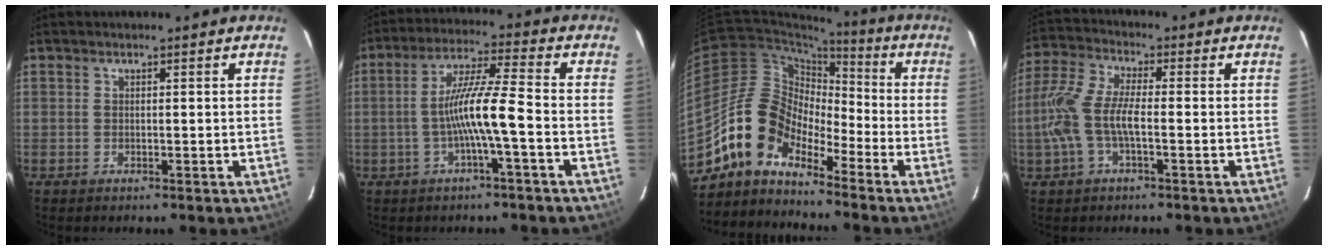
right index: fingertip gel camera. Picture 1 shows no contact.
{"total": 9.0, "force": [-2.7, -0.5, 8.6], "torque": [-0.172, 0.008, -0.048]}
{"total": 10.8, "force": [-7.9, 5.8, 4.5], "torque": [-0.084, 0.031, -0.163]}
{"total": 9.9, "force": [-1.8, 3.2, 9.2], "torque": [-0.209, 0.006, -0.037]}